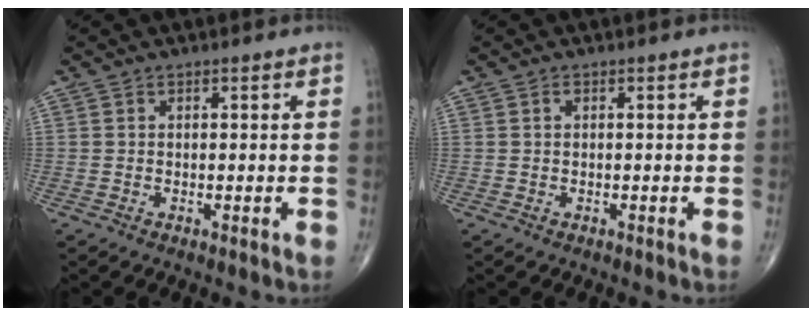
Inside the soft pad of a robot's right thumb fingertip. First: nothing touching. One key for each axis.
{"total": 0.7, "fx": 0.2, "fy": 0.4, "fz": 0.6, "tx": -0.011, "ty": 0.004, "tz": 0.005}